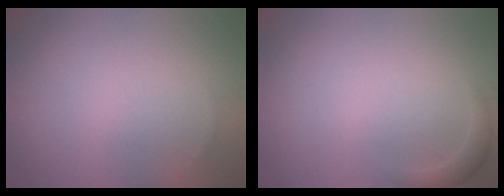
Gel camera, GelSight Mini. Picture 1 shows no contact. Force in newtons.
{"total": 1.0, "press": 1.0, "slide": 0.1}